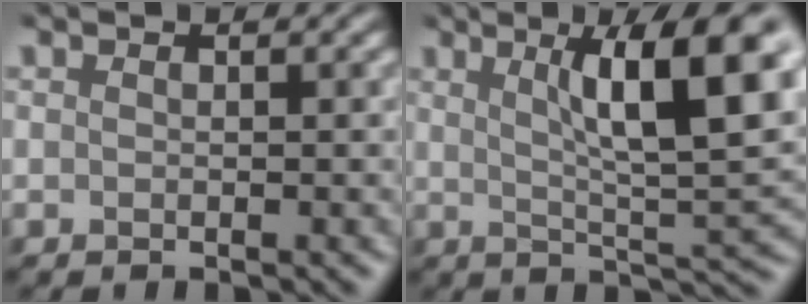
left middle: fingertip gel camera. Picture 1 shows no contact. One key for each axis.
{"total": 10.8, "fx": 3.2, "fy": 2.4, "fz": 10.0, "tx": -0.132, "ty": 0.005, "tz": 0.054}